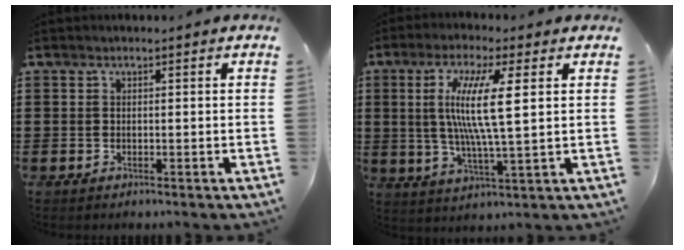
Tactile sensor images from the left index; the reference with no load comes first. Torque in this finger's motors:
{"motor_torque": [2.00, -0.13, 0.72, 0.21]}